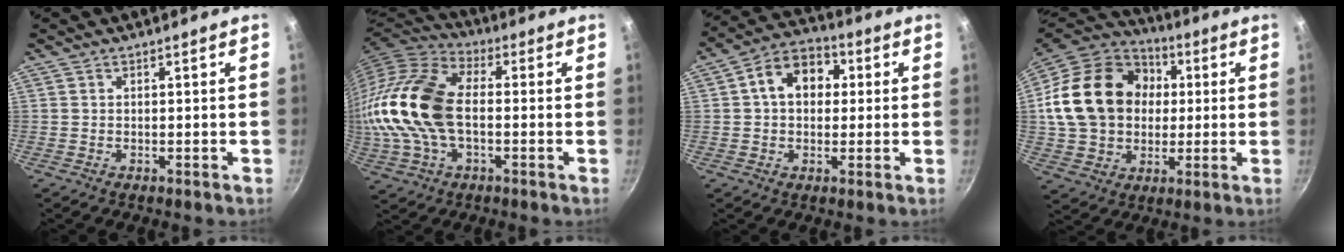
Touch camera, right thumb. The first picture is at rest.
{"total": 19.8, "force": [-0.7, 11.7, 15.9], "torque": [-0.315, 0.029, -0.023]}
{"total": 10.9, "force": [2.0, 8.1, 7.1], "torque": [-0.076, 0.024, 0.013]}
{"total": 23.5, "force": [2.8, 18.3, 14.5], "torque": [-0.238, 0.028, 0.051]}